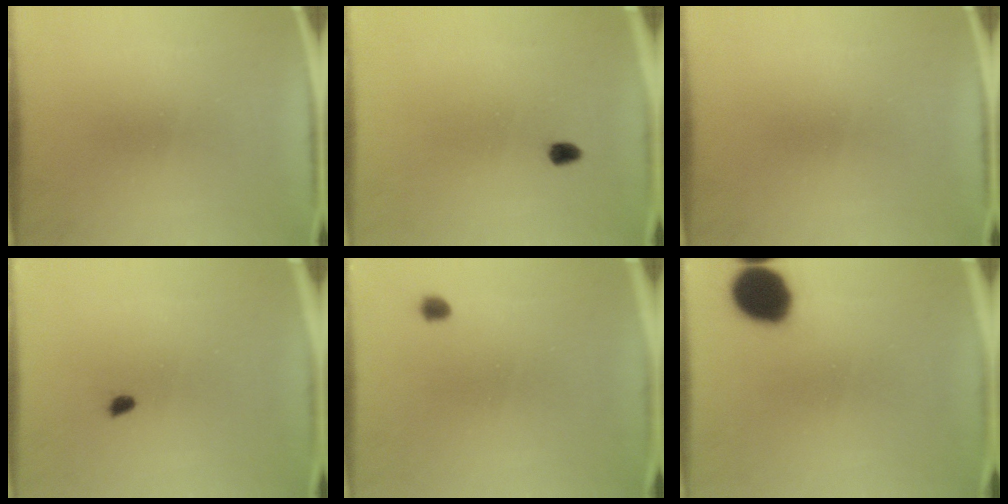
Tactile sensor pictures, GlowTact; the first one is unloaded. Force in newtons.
{"total": 1.5}
{"total": 0.0}
{"total": 1.4}
{"total": 1.3}
{"total": 13.2}